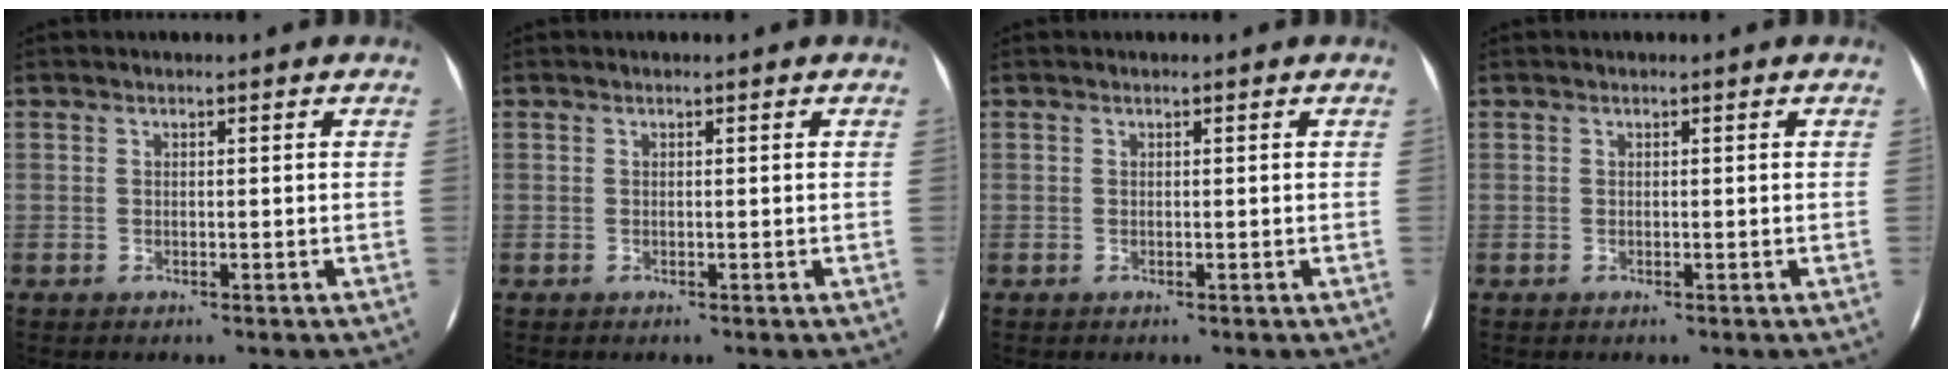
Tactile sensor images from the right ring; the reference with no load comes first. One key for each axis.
{"total": 0.0}
{"total": 0.0}
{"total": 0.0}